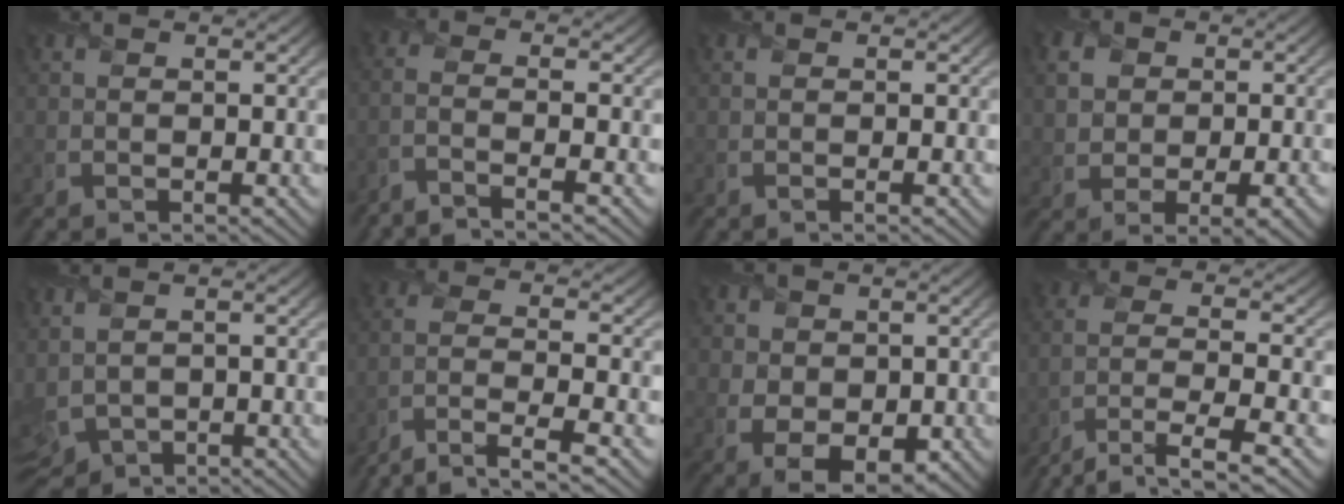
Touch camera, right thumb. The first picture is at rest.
{"total": 4.1, "force": [-3.0, 0.6, 2.8], "torque": [-0.043, 0.003, -0.079]}
{"total": 0.6, "force": [-0.2, 0.1, 0.6], "torque": [-0.012, -0.001, -0.004]}
{"total": 7.8, "force": [-0.4, 5.6, 5.4], "torque": [-0.104, -0.009, -0.002]}
{"total": 5.4, "force": [-1.2, 3.4, 4.1], "torque": [-0.120, -0.022, -0.012]}
{"total": 8.0, "force": [-5.6, 2.0, 5.4], "torque": [-0.104, -0.001, -0.115]}
{"total": 6.3, "force": [0.1, 5.1, 3.6], "torque": [-0.077, -0.016, 0.007]}
{"total": 8.4, "force": [-5.1, 2.4, 6.2], "torque": [-0.124, -0.006, -0.102]}